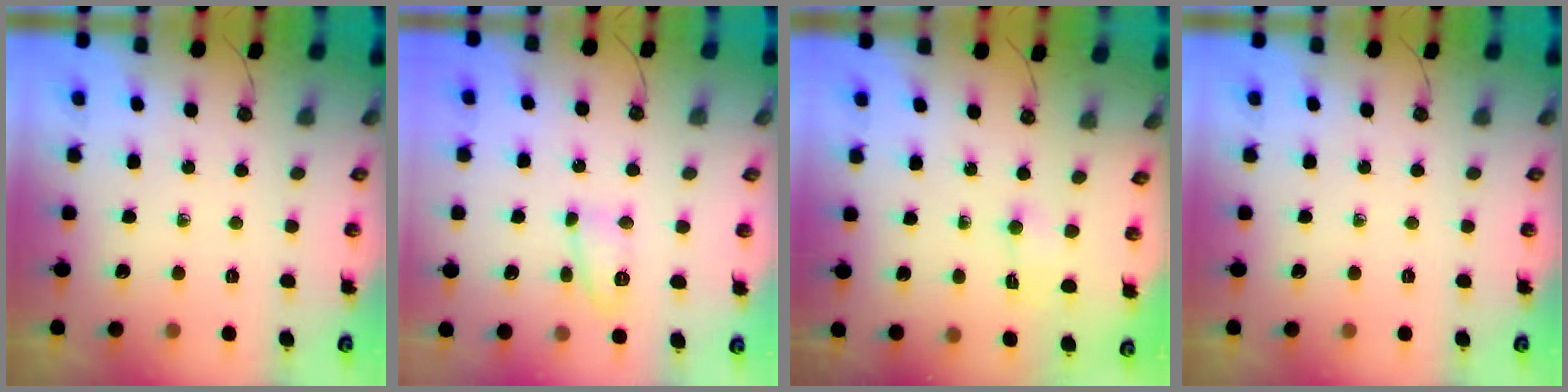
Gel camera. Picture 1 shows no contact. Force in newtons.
{"total": 8.6, "press": 8.6, "slide": 0.5}
{"total": 1.6, "press": 1.4, "slide": 0.7}
{"total": 0.0}